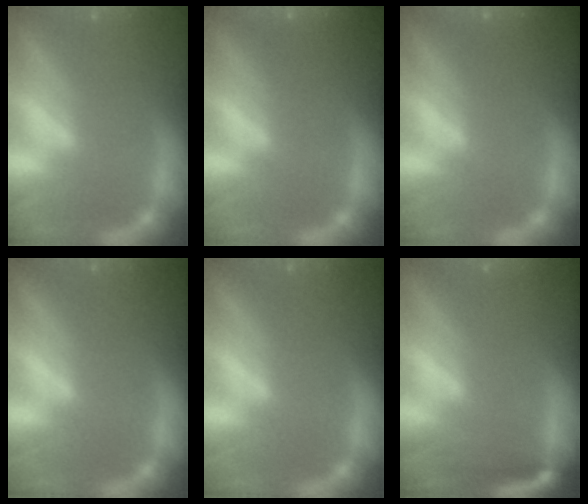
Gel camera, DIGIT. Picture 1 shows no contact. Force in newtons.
{"total": 5.5}
{"total": 4.5}
{"total": 0.0}
{"total": 0.0}
{"total": 5.0}